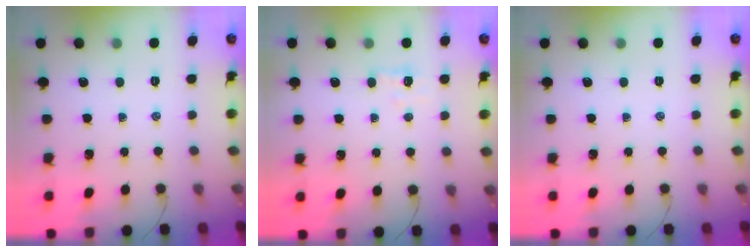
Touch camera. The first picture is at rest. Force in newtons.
{"total": 2.9, "press": 2.8, "slide": 1.0}
{"total": 0.0}